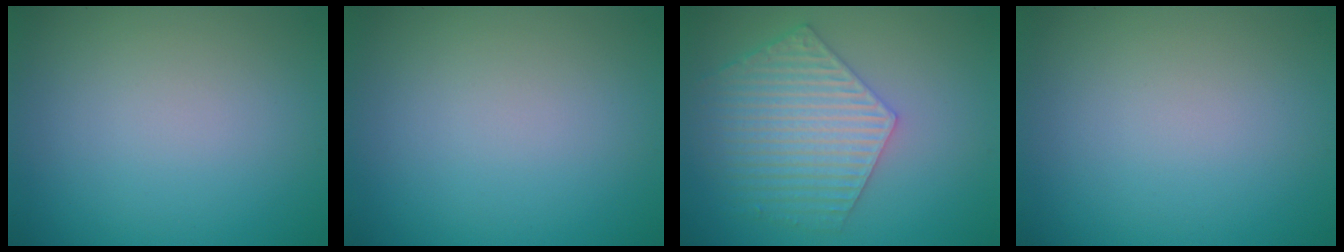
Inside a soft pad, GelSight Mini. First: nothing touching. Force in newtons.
{"total": 0.0}
{"total": 6.4, "press": 4.9, "slide": 4.1}
{"total": 0.0}